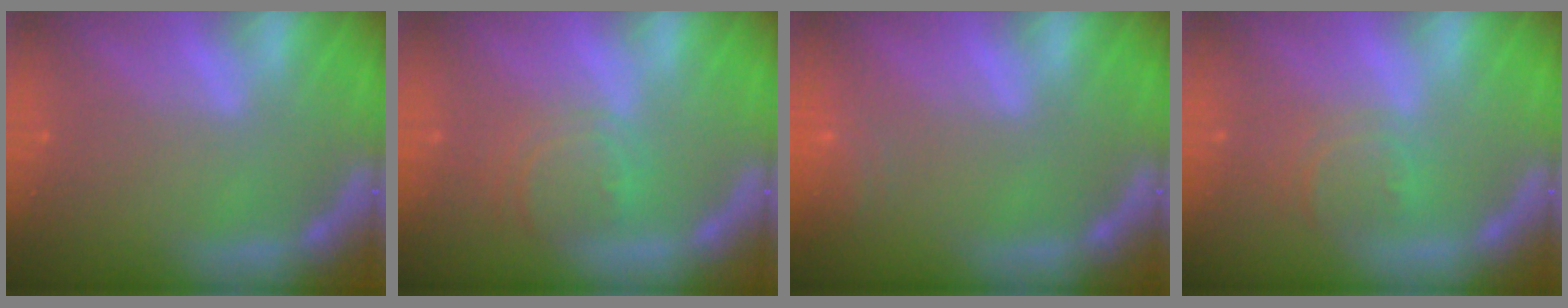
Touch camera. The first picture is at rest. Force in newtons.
{"total": 4.0}
{"total": 2.5}
{"total": 3.0}